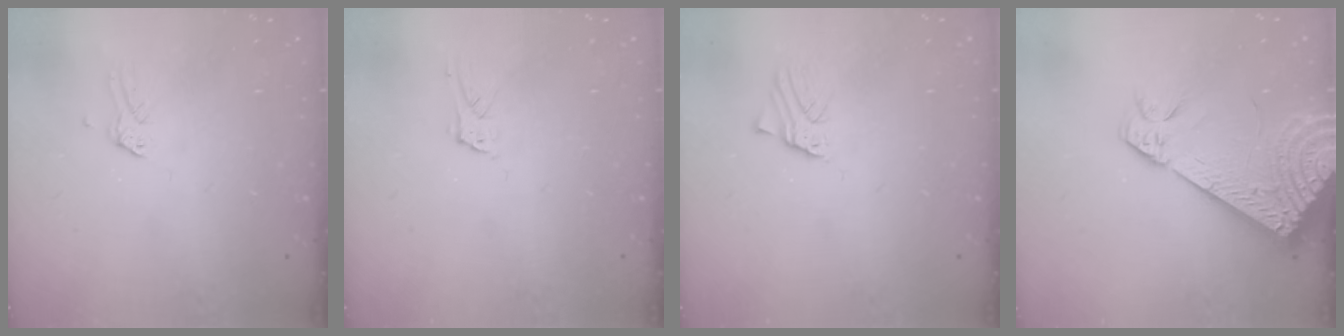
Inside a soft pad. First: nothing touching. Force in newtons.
{"total": 4.2, "press": 4.2, "slide": 0.4}
{"total": 1.7, "press": 1.6, "slide": 0.2}
{"total": 13.5, "press": 13.2, "slide": 2.6}